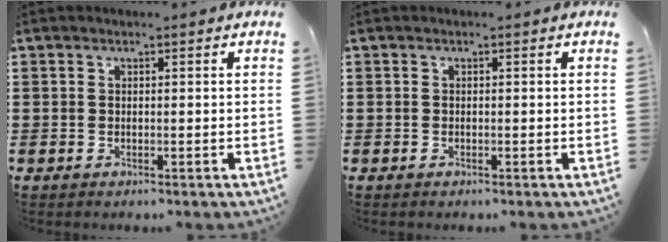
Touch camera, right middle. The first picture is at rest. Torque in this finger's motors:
{"motor_torque": [-0.29, 0.07, 0.13, -0.01]}